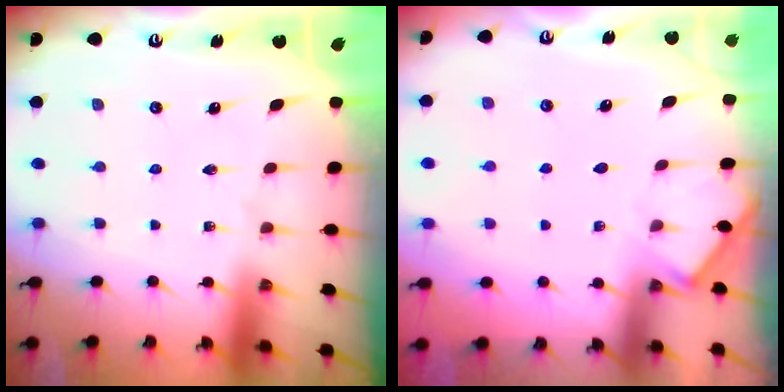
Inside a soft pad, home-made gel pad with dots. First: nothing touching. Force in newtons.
{"total": 3.8, "press": 3.7, "slide": 0.5}